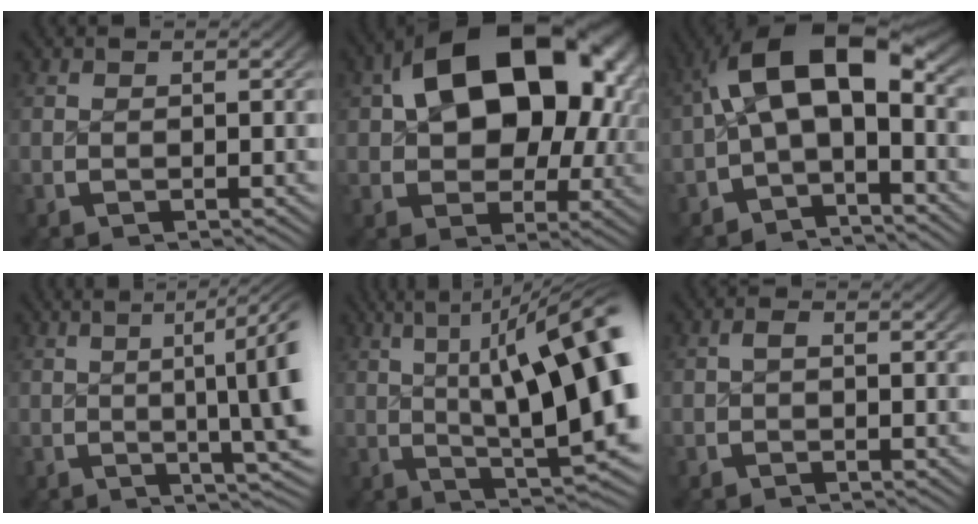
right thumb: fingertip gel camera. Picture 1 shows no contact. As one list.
[{"total": 14.7, "force": [2.6, 9.4, 10.9], "torque": [-0.195, -0.025, 0.063]}, {"total": 9.9, "force": [0.2, 6.0, 7.9], "torque": [-0.144, -0.006, -0.001]}, {"total": 7.9, "force": [1.6, 2.3, 7.4], "torque": [-0.086, 0.014, 0.014]}, {"total": 15.7, "force": [1.9, 7.6, 13.5], "torque": [-0.170, -0.015, 0.031]}, {"total": 0.5, "force": [-0.1, 0.3, 0.4], "torque": [0.000, 0.005, -0.006]}]